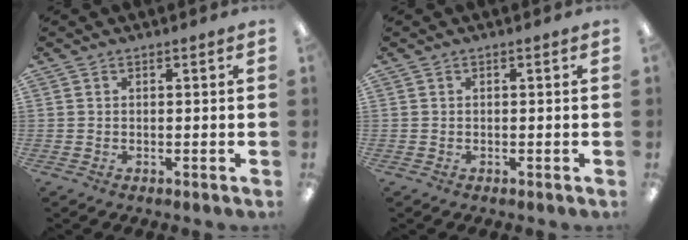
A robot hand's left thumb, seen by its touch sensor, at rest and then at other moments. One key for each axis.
{"total": 0.0}